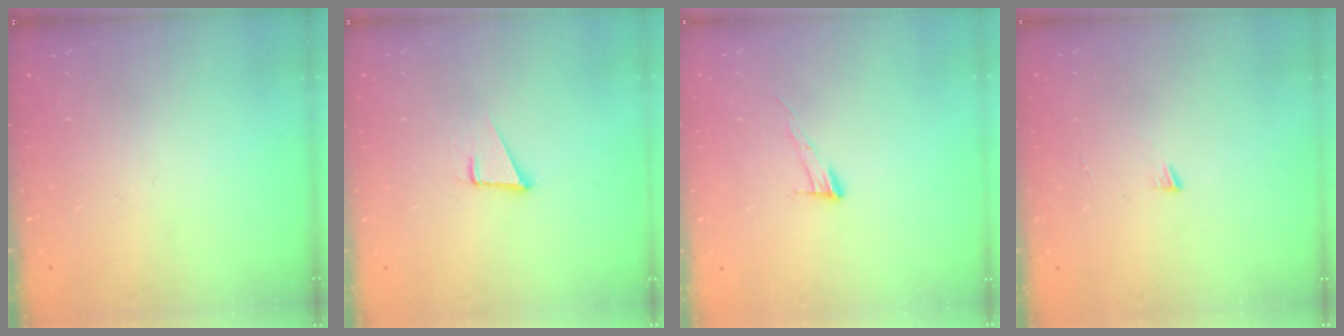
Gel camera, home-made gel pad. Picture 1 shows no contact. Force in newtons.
{"total": 3.6, "press": 2.7, "slide": 2.4}
{"total": 6.7, "press": 6.7, "slide": 0.4}
{"total": 3.0, "press": 3.0, "slide": 0.3}